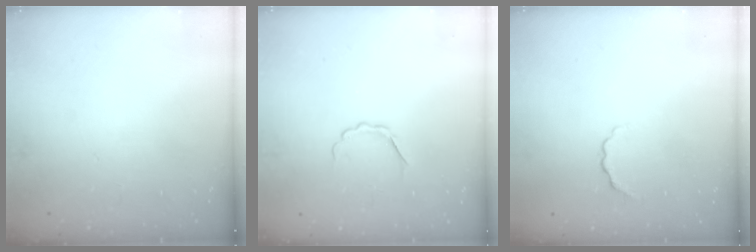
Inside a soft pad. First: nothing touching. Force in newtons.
{"total": 3.7, "press": 3.7, "slide": 0.7}
{"total": 2.1, "press": 2.0, "slide": 0.8}